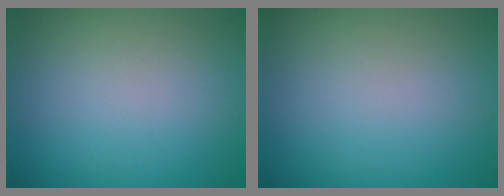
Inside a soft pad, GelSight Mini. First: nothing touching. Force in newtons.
{"total": 0.0}